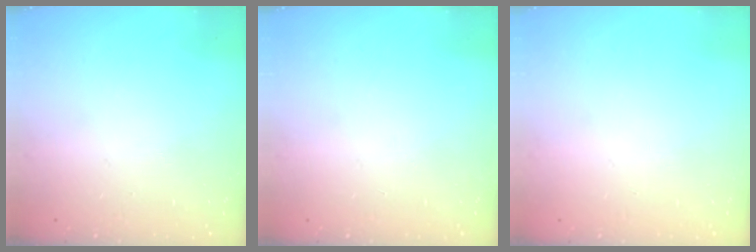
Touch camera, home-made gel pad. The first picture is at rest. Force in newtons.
{"total": 0.0}
{"total": 0.0}